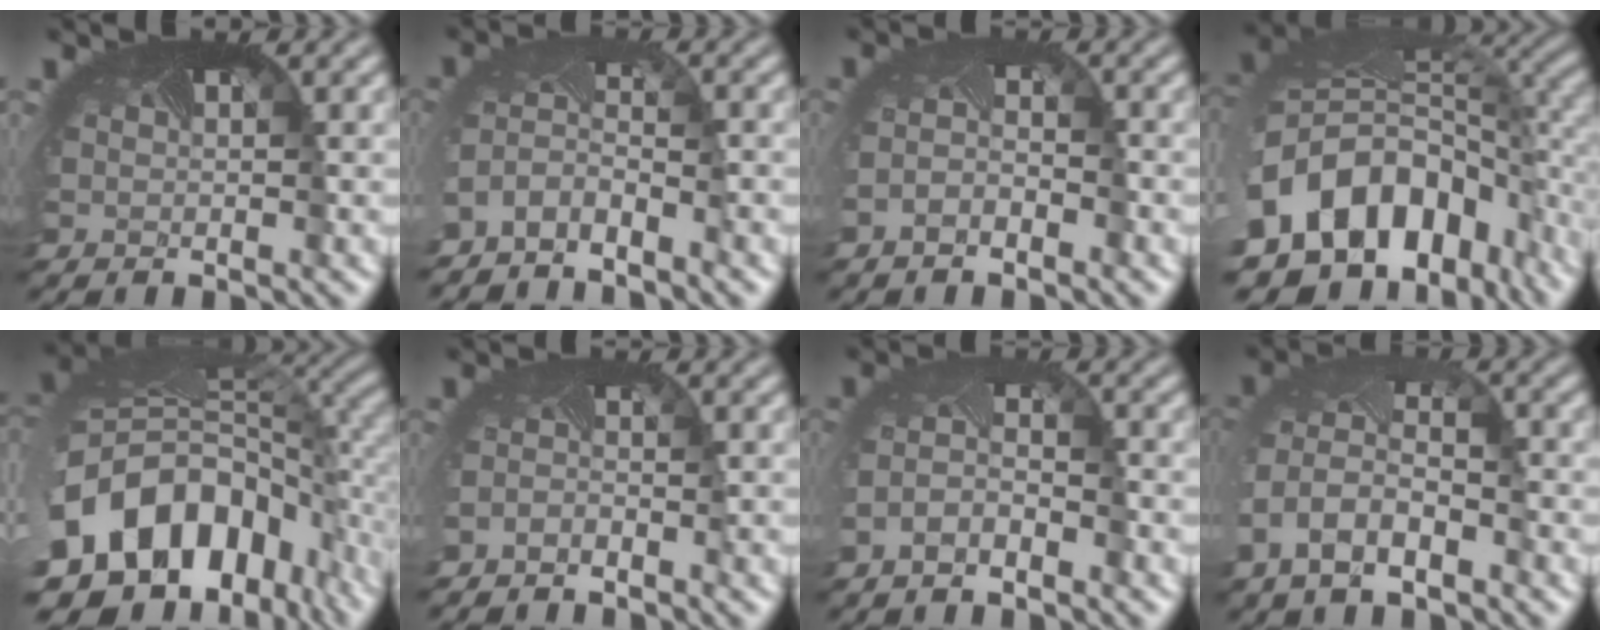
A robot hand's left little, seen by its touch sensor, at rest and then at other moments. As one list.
[{"total": 3.5, "force": [-3.2, 0.9, 1.2], "torque": [-0.036, -0.010, -0.068]}, {"total": 2.1, "force": [-1.5, 0.6, 1.3], "torque": [-0.028, -0.007, -0.026]}, {"total": 15.7, "force": [-6.1, 10.7, 9.7], "torque": [-0.209, -0.048, -0.081]}, {"total": 17.5, "force": [-6.3, 11.6, 11.5], "torque": [-0.242, -0.051, -0.081]}, {"total": 2.2, "force": [-2.2, 0.0, 0.1], "torque": [-0.015, -0.014, -0.045]}, {"total": 3.0, "force": [-2.1, 0.9, 1.9], "torque": [-0.044, -0.006, -0.043]}, {"total": 6.8, "force": [-3.3, 3.8, 4.5], "torque": [-0.098, -0.012, -0.058]}]